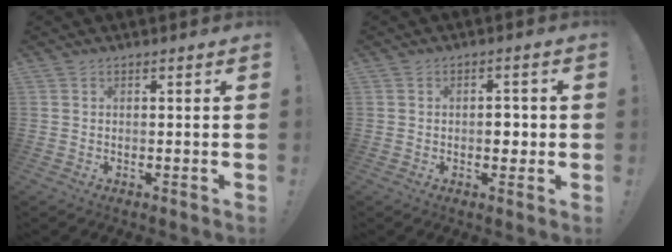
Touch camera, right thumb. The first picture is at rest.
{"total": 4.0, "force": [-0.6, 2.9, 2.6], "torque": [-0.027, 0.004, -0.016]}